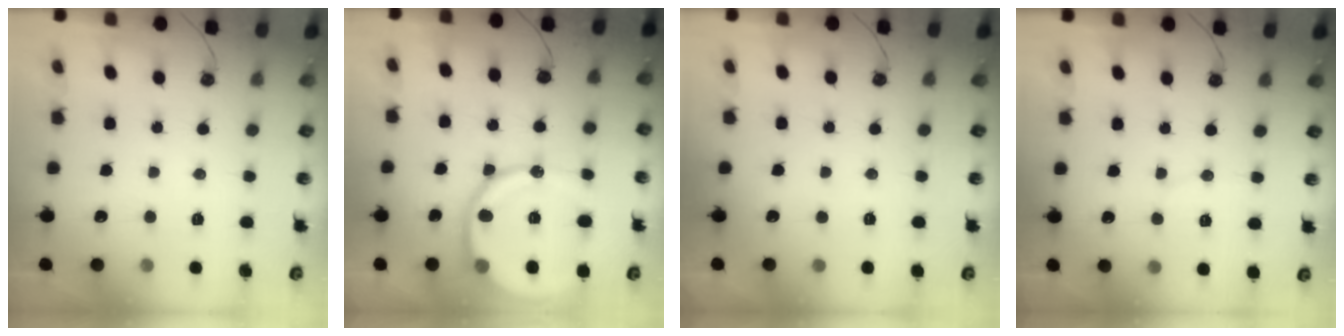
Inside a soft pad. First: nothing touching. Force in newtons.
{"total": 17.4, "press": 17.3, "slide": 2.2}
{"total": 1.7, "press": 0.4, "slide": 1.6}
{"total": 2.9, "press": 2.9, "slide": 0.3}